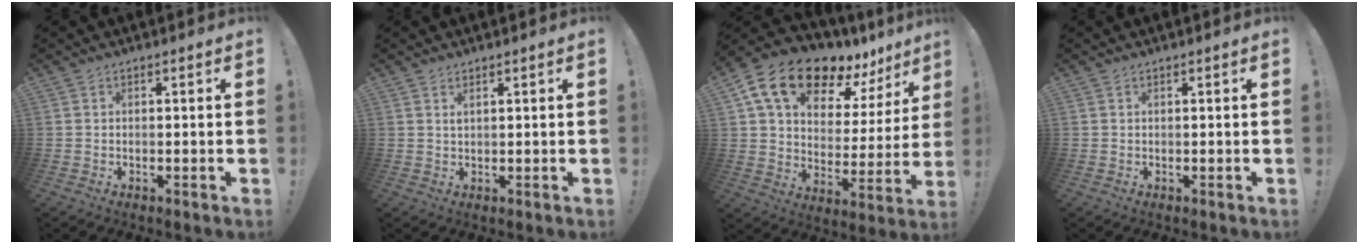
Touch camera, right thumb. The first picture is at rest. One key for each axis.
{"total": 1.0, "fx": 0.7, "fy": 0.2, "fz": 0.7, "tx": -0.013, "ty": -0.001, "tz": 0.013}
{"total": 17.2, "fx": 12.4, "fy": 8.1, "fz": 8.7, "tx": -0.154, "ty": -0.088, "tz": 0.221}
{"total": 0.0}